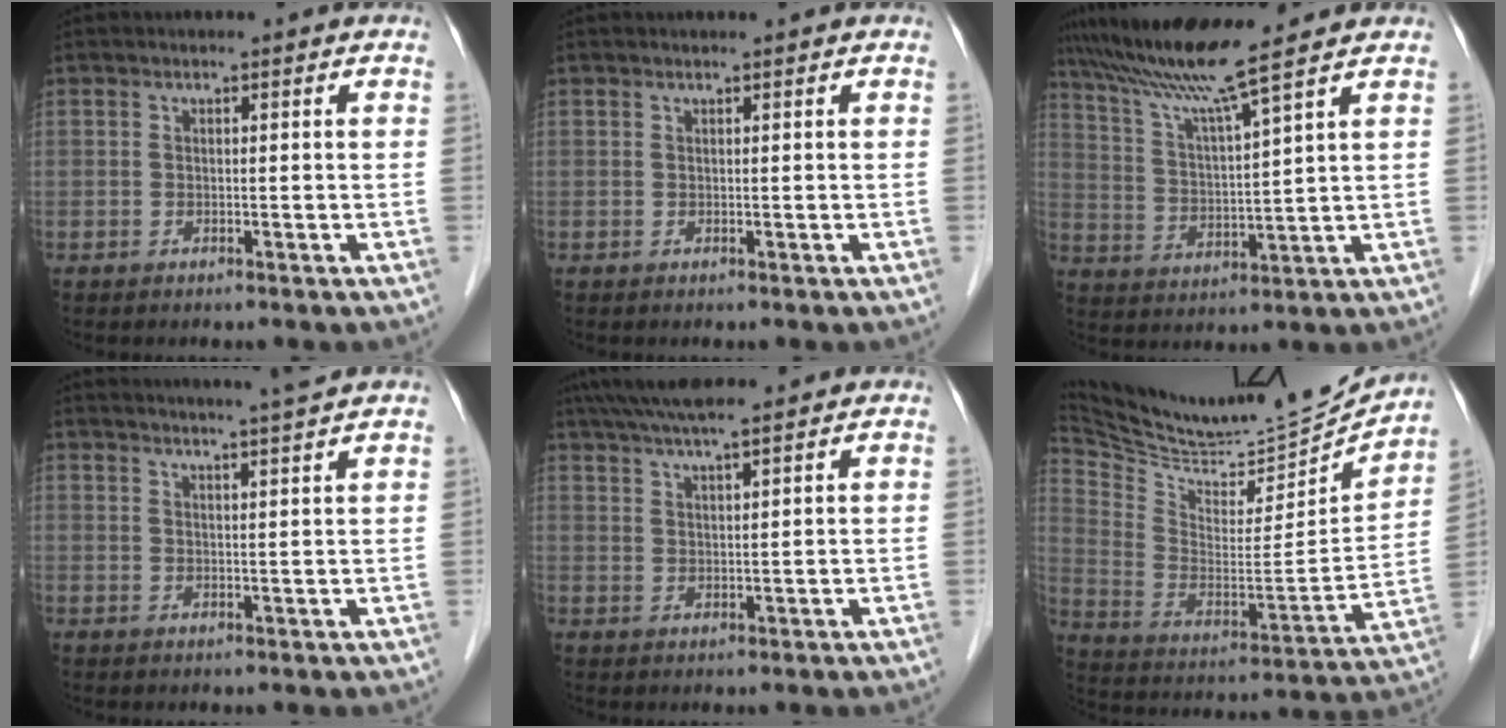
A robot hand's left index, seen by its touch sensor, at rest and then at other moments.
{"total": 0.0}
{"total": 9.4, "force": [8.0, -2.1, 4.5], "torque": [-0.085, 0.002, 0.153]}
{"total": 6.4, "force": [5.8, -1.3, 2.4], "torque": [-0.033, 0.004, 0.075]}
{"total": 8.5, "force": [7.3, 0.7, 4.4], "torque": [-0.067, 0.037, 0.118]}
{"total": 25.9, "force": [24.3, 3.4, 8.4], "torque": [-0.147, -0.054, 0.370]}